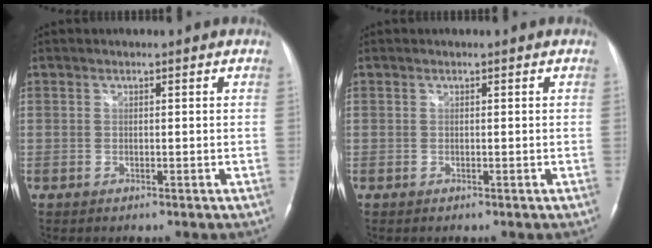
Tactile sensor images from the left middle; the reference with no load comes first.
{"total": 0.0}